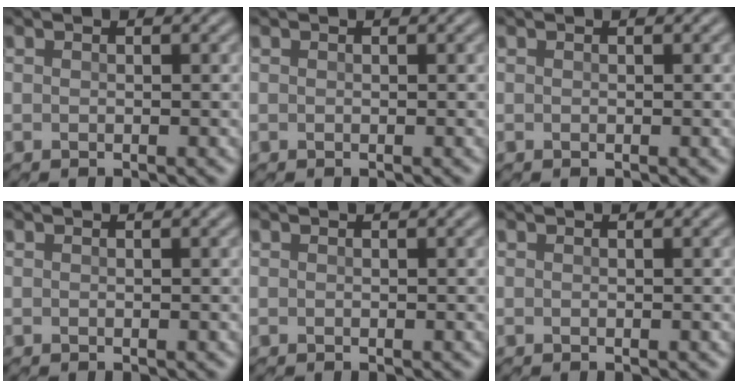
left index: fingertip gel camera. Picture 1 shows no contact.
{"total": 0.0}
{"total": 0.0}
{"total": 0.0}
{"total": 0.0}
{"total": 0.0}